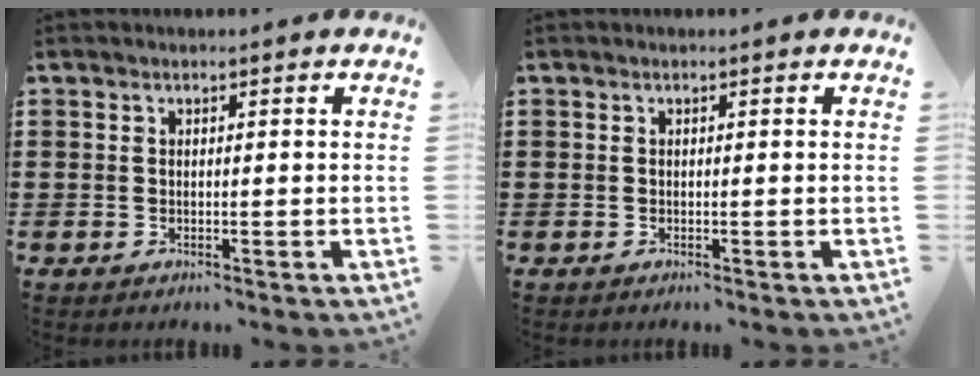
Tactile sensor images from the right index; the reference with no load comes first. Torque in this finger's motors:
{"motor_torque": [0.05, -0.03, 0.00, -0.01]}